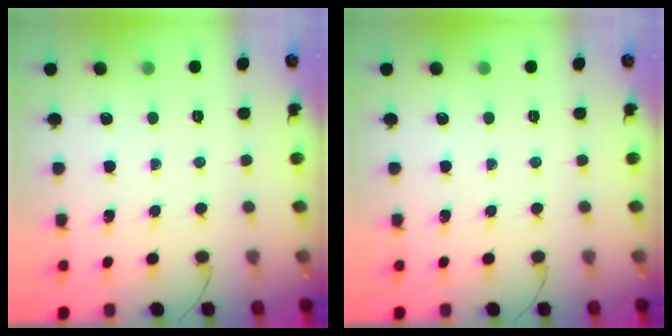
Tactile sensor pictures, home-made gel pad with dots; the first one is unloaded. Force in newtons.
{"total": 0.0}